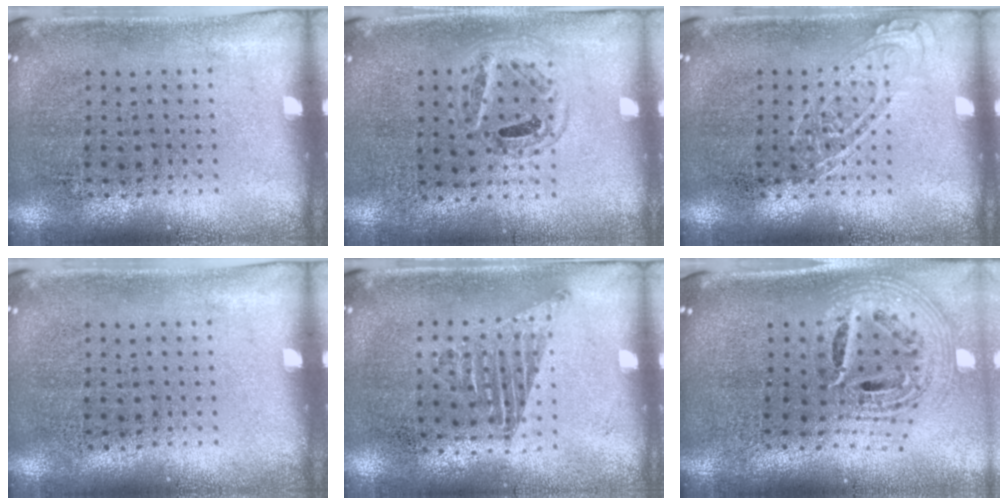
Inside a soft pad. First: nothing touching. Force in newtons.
{"total": 1.1, "press": 1.0, "slide": 0.4}
{"total": 1.8, "press": 1.8, "slide": 0.2}
{"total": 0.0}
{"total": 1.2, "press": 1.0, "slide": 0.7}
{"total": 2.6, "press": 1.8, "slide": 1.9}